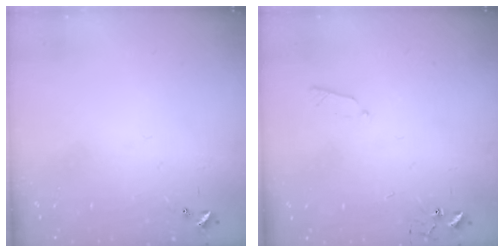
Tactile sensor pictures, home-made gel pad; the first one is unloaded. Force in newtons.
{"total": 4.4, "press": 4.4, "slide": 0.5}